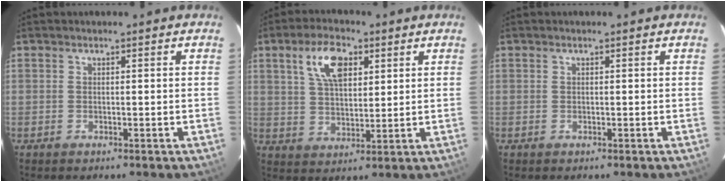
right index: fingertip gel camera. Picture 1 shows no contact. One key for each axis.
{"total": 9.1, "fx": 4.0, "fy": 4.5, "fz": 6.9, "tx": -0.129, "ty": 0.019, "tz": 0.075}
{"total": 0.0}